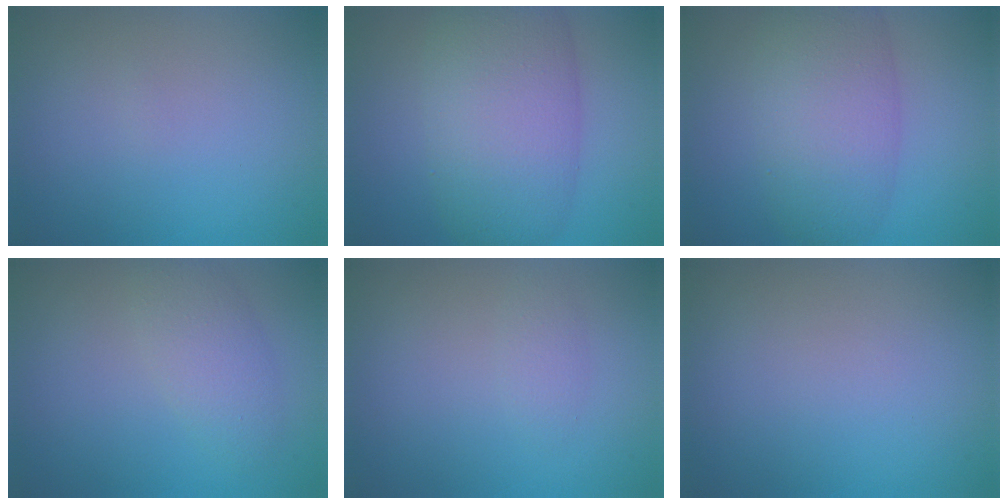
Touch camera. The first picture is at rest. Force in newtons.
{"total": 9.5, "press": 9.5, "slide": 0.5}
{"total": 7.1, "press": 7.1, "slide": 0.2}
{"total": 2.9, "press": 2.9, "slide": 0.1}
{"total": 1.1, "press": 1.1, "slide": 0.0}
{"total": 0.0}